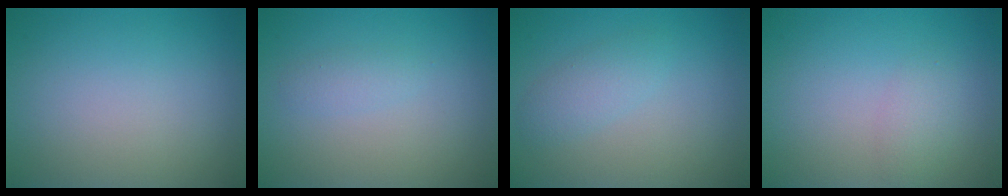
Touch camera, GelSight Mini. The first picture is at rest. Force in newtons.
{"total": 1.1, "press": 1.0, "slide": 0.1}
{"total": 1.9, "press": 1.9, "slide": 0.1}
{"total": 1.6, "press": 1.6, "slide": 0.1}